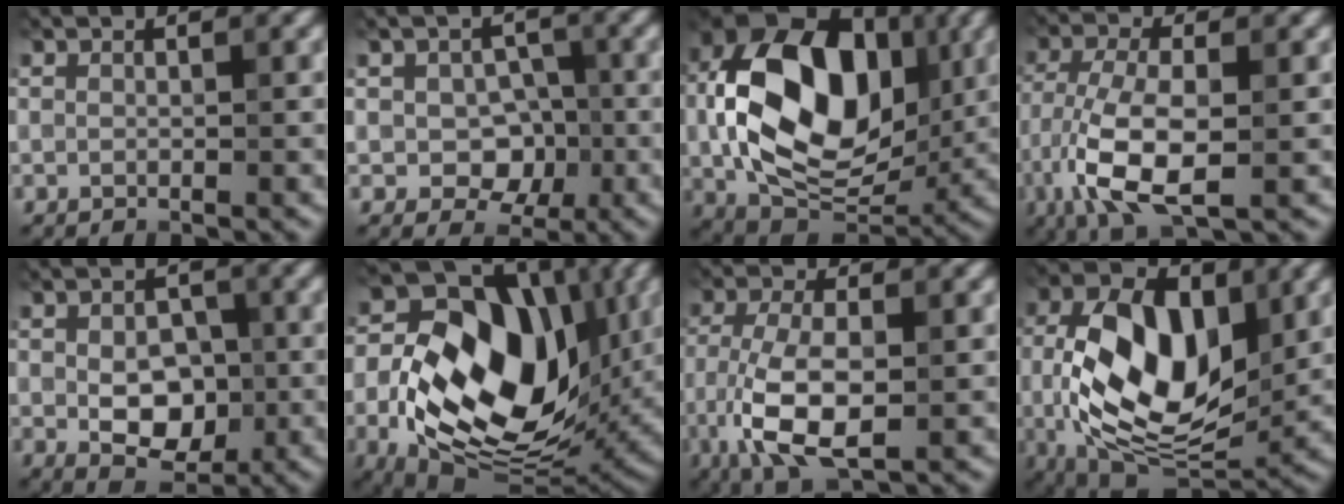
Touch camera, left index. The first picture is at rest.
{"total": 4.3, "force": [-0.6, 3.2, 2.8], "torque": [-0.041, -0.006, -0.010]}
{"total": 15.4, "force": [1.2, 10.3, 11.4], "torque": [-0.207, 0.002, 0.019]}
{"total": 8.1, "force": [-3.1, 3.2, 6.7], "torque": [-0.150, -0.004, -0.065]}
{"total": 5.6, "force": [-0.7, 3.6, 4.2], "torque": [-0.074, -0.010, -0.011]}
{"total": 18.0, "force": [-0.3, 11.7, 13.6], "torque": [-0.232, -0.011, -0.009]}
{"total": 7.7, "force": [-2.3, 3.3, 6.5], "torque": [-0.146, -0.006, -0.044]}
{"total": 12.6, "force": [0.3, 7.0, 10.4], "torque": [-0.190, -0.001, -0.004]}